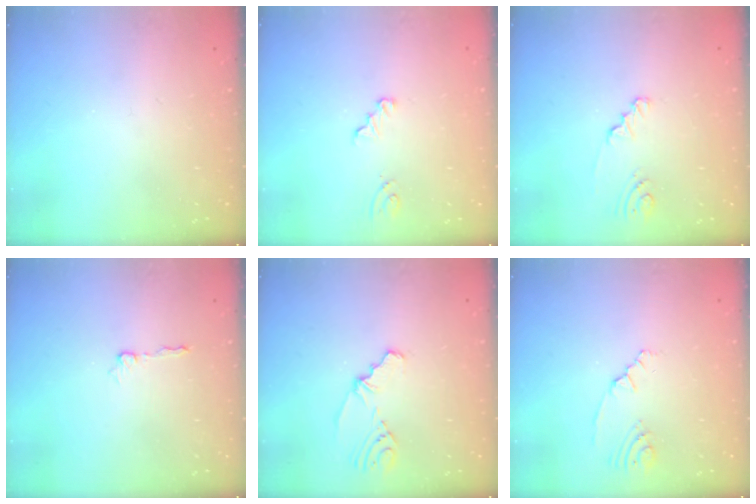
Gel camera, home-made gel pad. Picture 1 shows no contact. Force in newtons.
{"total": 2.3, "press": 2.3, "slide": 0.2}
{"total": 1.5, "press": 1.5, "slide": 0.1}
{"total": 4.3, "press": 4.3, "slide": 0.3}
{"total": 4.8, "press": 1.5, "slide": 4.6}
{"total": 2.4, "press": 2.1, "slide": 1.2}